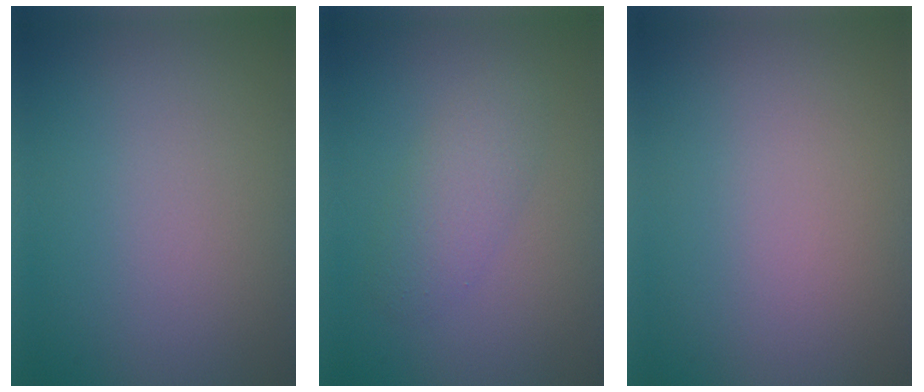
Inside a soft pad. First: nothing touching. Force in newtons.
{"total": 2.5, "press": 2.5, "slide": 0.1}
{"total": 0.0}